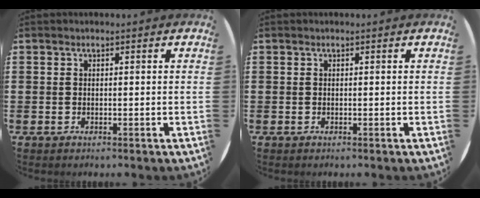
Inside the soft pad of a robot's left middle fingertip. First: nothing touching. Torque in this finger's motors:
{"motor_torque": [0.00, 0.00, 0.00, 0.00]}